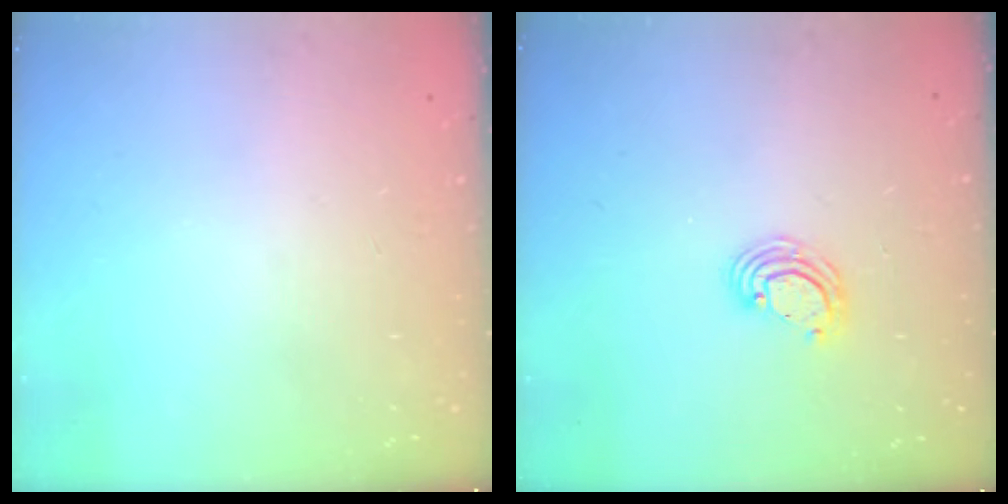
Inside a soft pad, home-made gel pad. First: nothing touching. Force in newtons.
{"total": 4.8, "press": 4.8, "slide": 0.2}